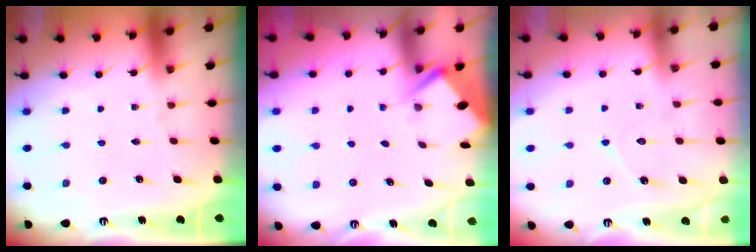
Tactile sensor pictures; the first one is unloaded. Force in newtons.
{"total": 2.8, "press": 2.8, "slide": 0.3}
{"total": 7.3, "press": 7.2, "slide": 0.8}